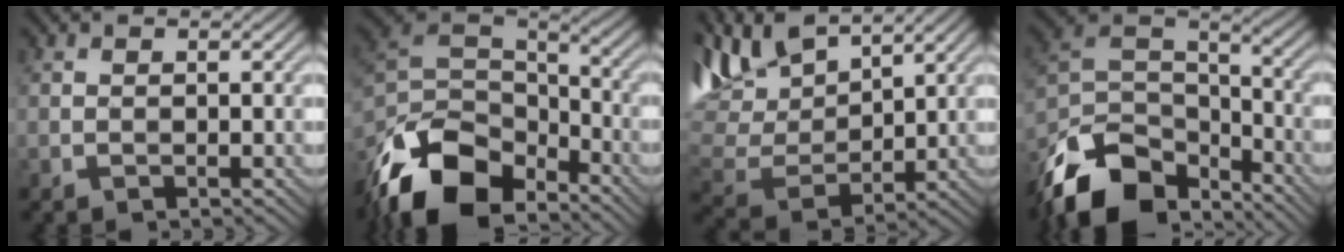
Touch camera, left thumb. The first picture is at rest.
{"total": 14.0, "force": [-8.9, 7.4, 7.8], "torque": [-0.189, -0.009, -0.174]}
{"total": 10.8, "force": [8.0, 3.8, 6.1], "torque": [-0.170, 0.016, 0.161]}
{"total": 13.2, "force": [-9.5, 6.7, 6.3], "torque": [-0.157, -0.001, -0.179]}